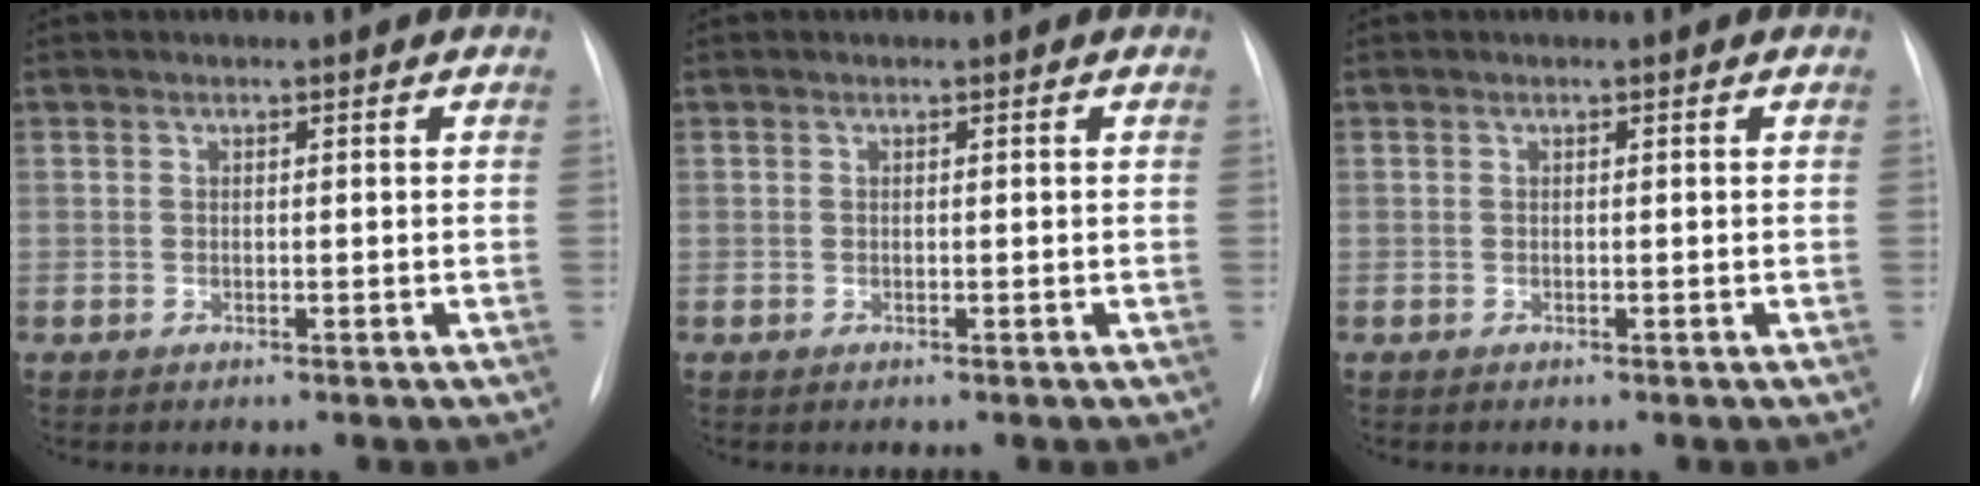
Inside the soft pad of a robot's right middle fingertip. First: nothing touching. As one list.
[{"total": 0.0}, {"total": 0.0}]